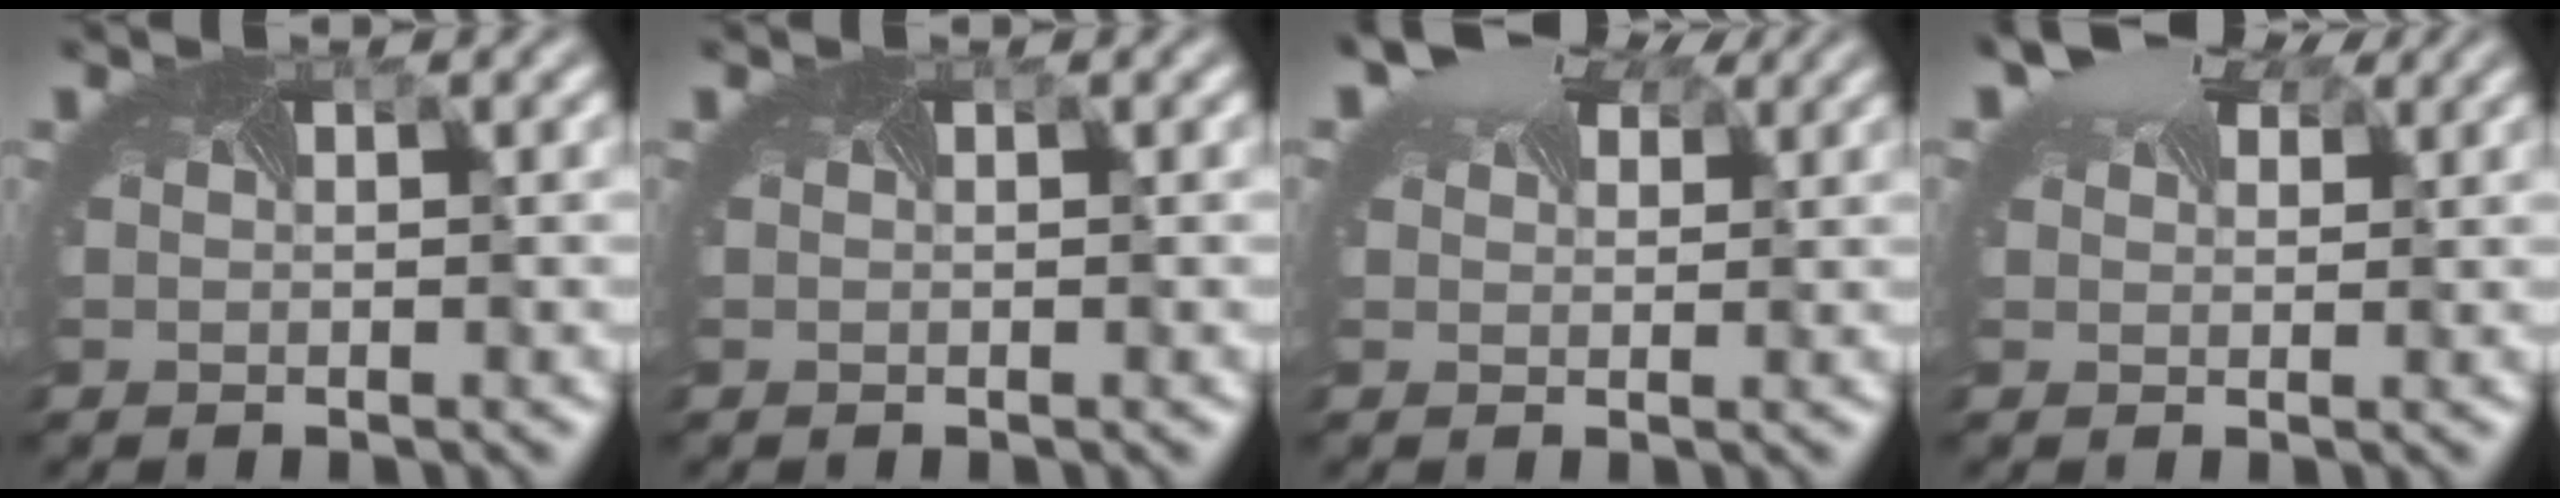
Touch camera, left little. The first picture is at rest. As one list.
[{"total": 0.0}, {"total": 6.1, "force": [4.4, 2.8, 3.2], "torque": [-0.068, 0.021, 0.060]}, {"total": 5.3, "force": [3.9, 2.5, 2.6], "torque": [-0.057, 0.019, 0.053]}]